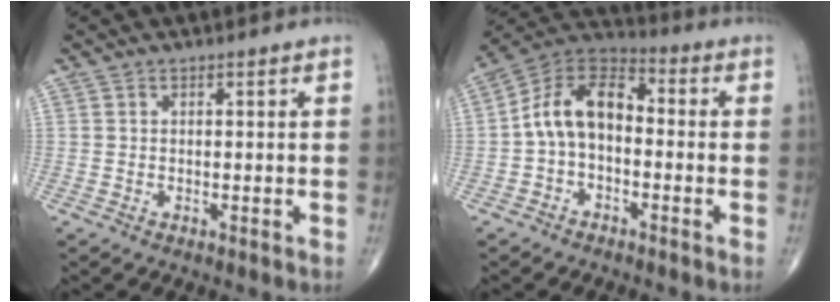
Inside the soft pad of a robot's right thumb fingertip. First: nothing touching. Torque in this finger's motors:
{"motor_torque": [-0.18, 0.40, 0.40, 0.05, 0.33]}